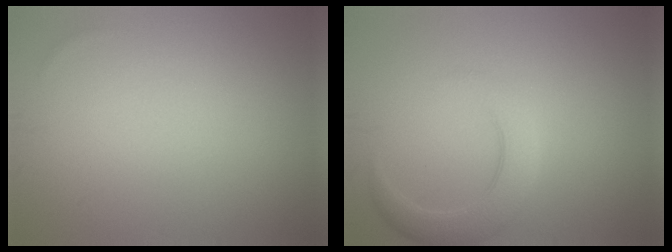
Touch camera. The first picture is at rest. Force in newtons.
{"total": 3.6, "press": 3.6, "slide": 0.4}